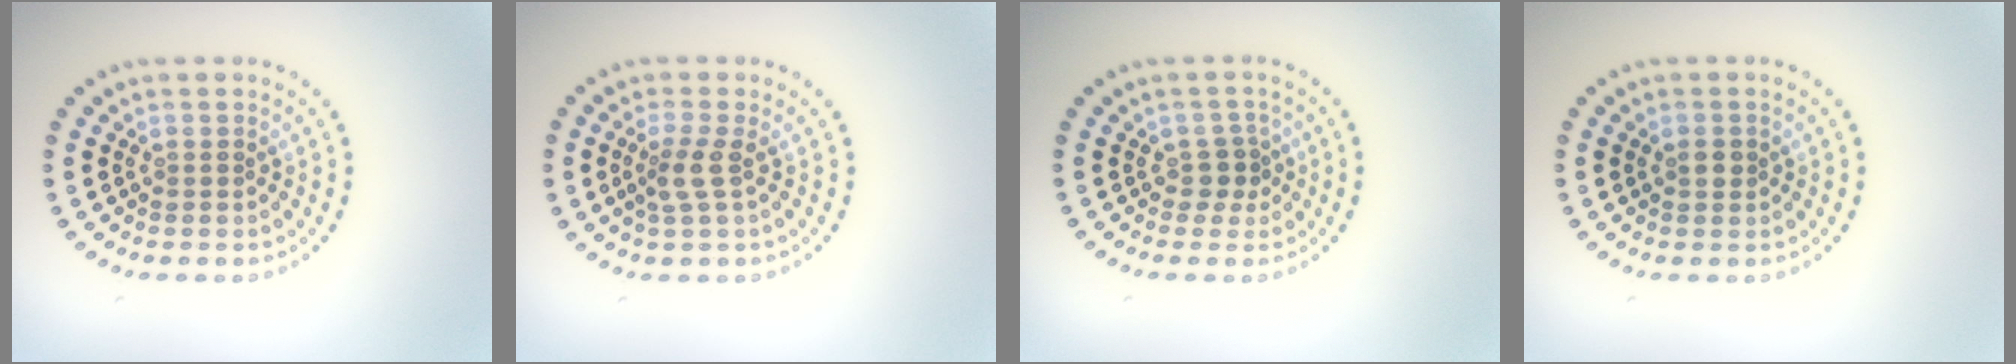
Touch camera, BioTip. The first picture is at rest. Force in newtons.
{"total": 2.1, "press": 1.6, "slide": 1.3}
{"total": 1.7, "press": 1.2, "slide": 1.2}
{"total": 1.0, "press": 0.9, "slide": 0.2}